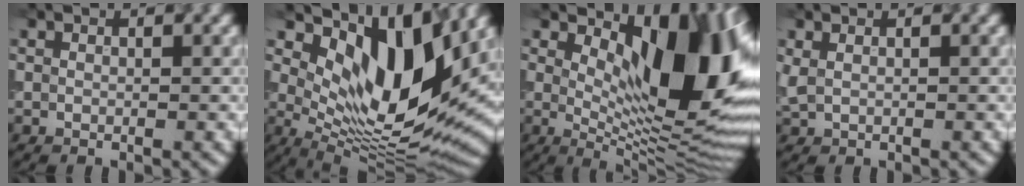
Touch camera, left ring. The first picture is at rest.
{"total": 11.6, "force": [4.8, 4.6, 9.5], "torque": [-0.146, -0.014, 0.094]}
{"total": 13.4, "force": [3.6, 6.0, 11.4], "torque": [-0.139, -0.004, 0.061]}
{"total": 1.0, "force": [0.6, 0.5, 0.6], "torque": [-0.013, 0.001, 0.015]}